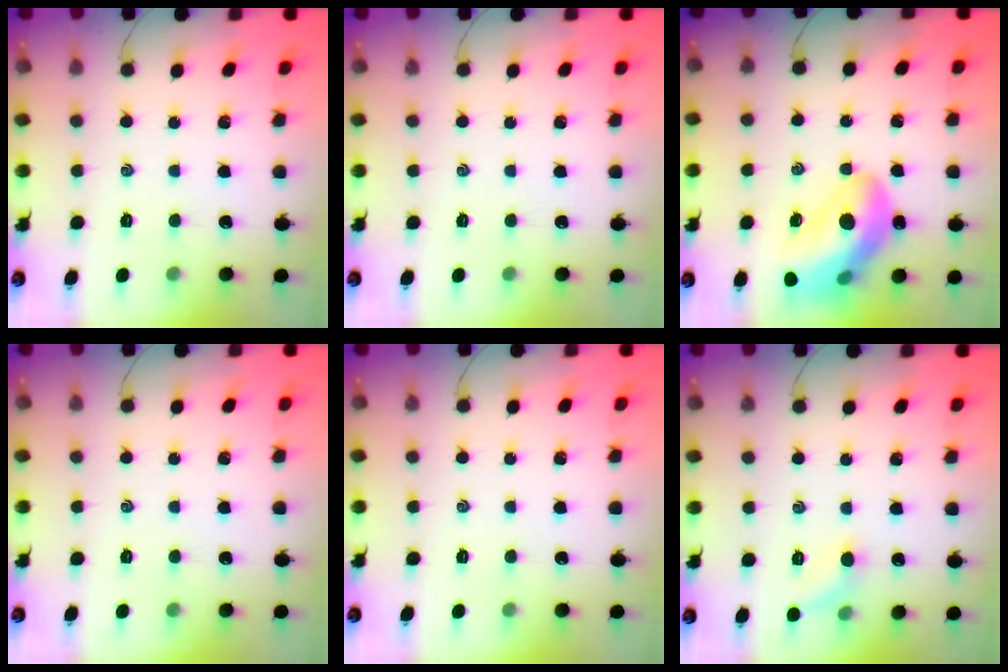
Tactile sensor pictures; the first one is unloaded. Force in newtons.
{"total": 0.0}
{"total": 20.4, "press": 19.8, "slide": 4.8}
{"total": 0.0}
{"total": 0.0}
{"total": 5.8, "press": 5.5, "slide": 1.8}